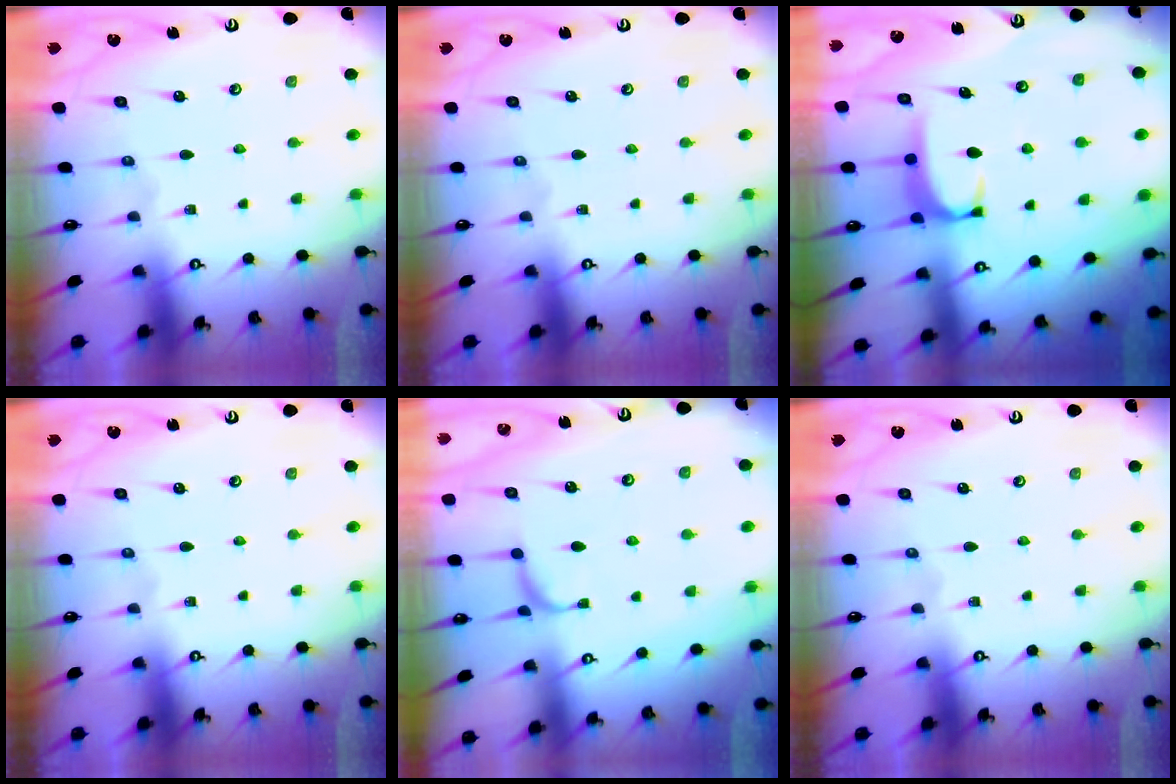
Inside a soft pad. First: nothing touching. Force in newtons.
{"total": 0.0}
{"total": 2.0, "press": 1.9, "slide": 0.6}
{"total": 0.0}
{"total": 2.4, "press": 2.4, "slide": 0.4}
{"total": 0.0}